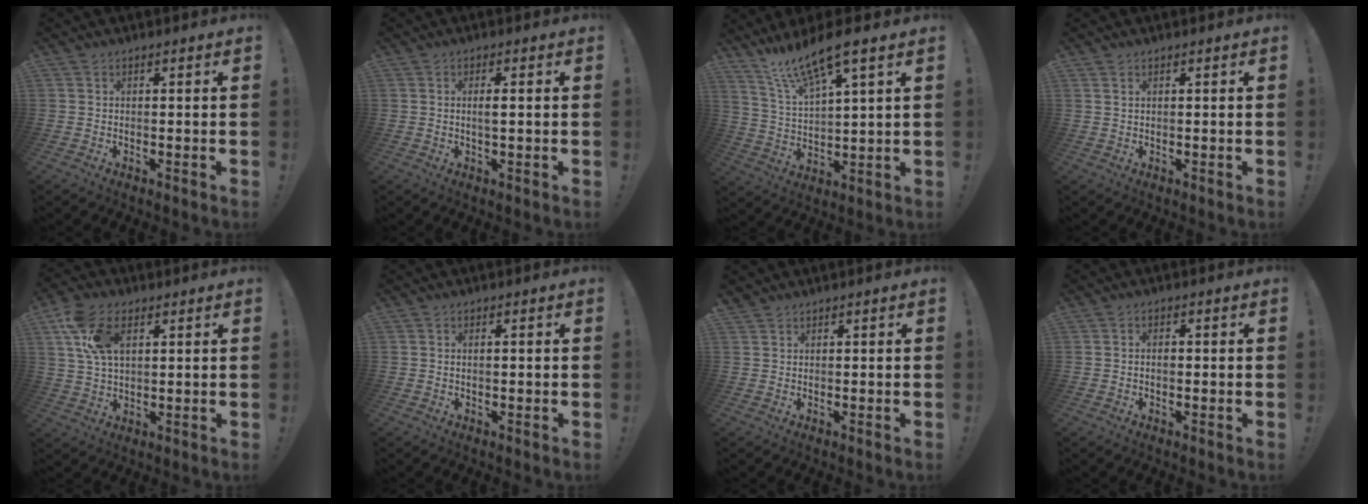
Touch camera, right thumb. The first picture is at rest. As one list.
[{"total": 2.3, "force": [0.1, 0.4, 2.2], "torque": [-0.027, -0.006, -0.003]}, {"total": 12.1, "force": [9.6, 1.8, 7.1], "torque": [-0.144, -0.055, 0.167]}, {"total": 1.0, "force": [0.7, 0.4, 0.6], "torque": [-0.010, -0.001, 0.012]}, {"total": 12.1, "force": [5.1, 7.0, 8.5], "torque": [-0.171, -0.001, 0.099]}, {"total": 0.7, "force": [0.2, 0.2, 0.6], "torque": [-0.005, -0.001, 0.002]}, {"total": 1.1, "force": [1.0, 0.4, 0.2], "torque": [0.001, -0.006, 0.018]}, {"total": 1.1, "force": [-0.3, 0.9, 0.7], "torque": [-0.008, 0.004, -0.006]}]